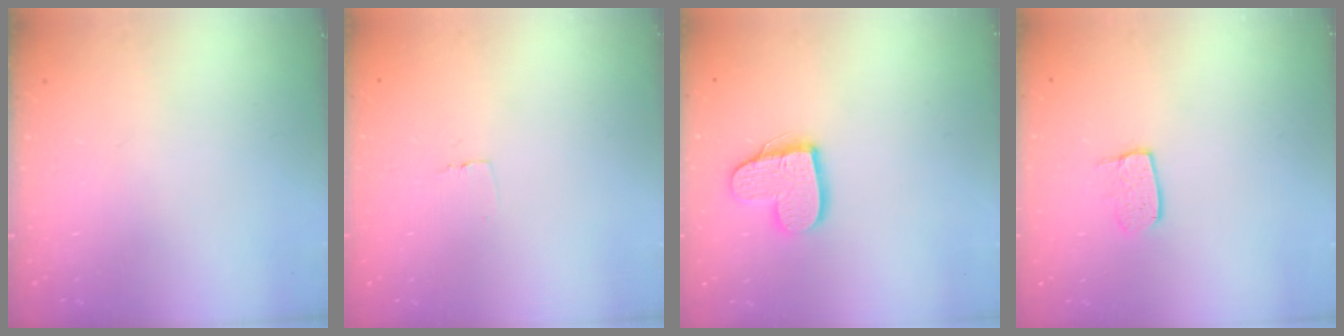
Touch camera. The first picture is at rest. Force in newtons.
{"total": 2.3, "press": 2.3, "slide": 0.1}
{"total": 11.5, "press": 11.5, "slide": 0.6}
{"total": 5.5, "press": 5.5, "slide": 0.3}